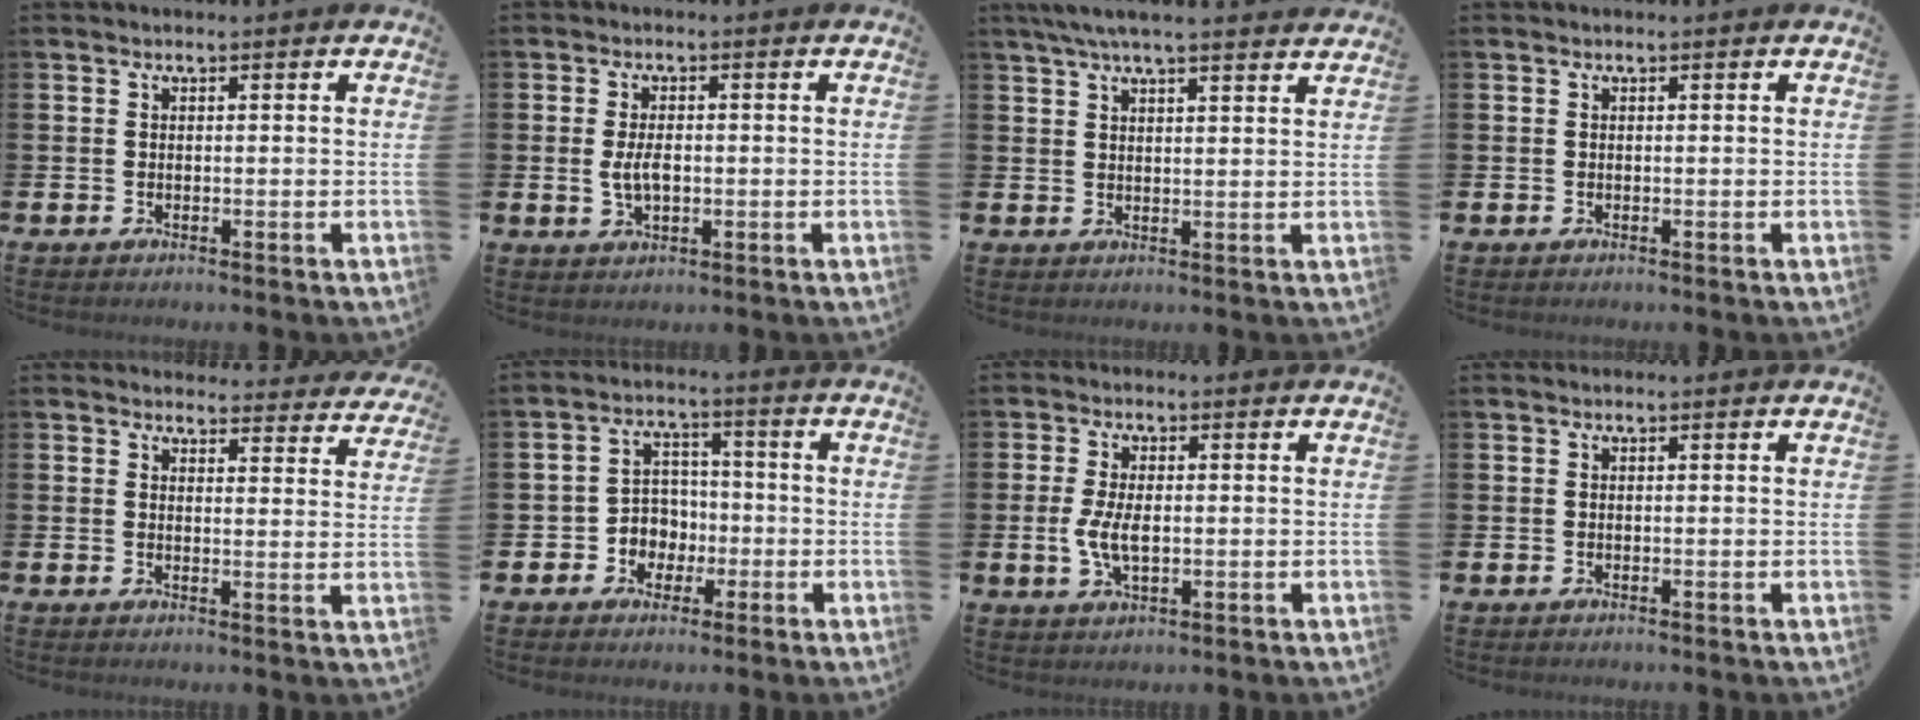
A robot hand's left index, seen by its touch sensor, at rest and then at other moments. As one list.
[{"total": 3.3, "force": [-0.1, 1.8, 2.8], "torque": [-0.043, 0.001, -0.006]}, {"total": 5.3, "force": [4.8, 0.4, 2.3], "torque": [-0.052, -0.009, 0.086]}, {"total": 0.0}, {"total": 3.6, "force": [3.5, 0.8, -0.1], "torque": [0.003, -0.025, 0.060]}, {"total": 4.5, "force": [-1.0, 4.3, 0.9], "torque": [-0.039, 0.005, -0.023]}, {"total": 4.6, "force": [-0.2, 2.3, 4.0], "torque": [-0.077, 0.003, -0.006]}, {"total": 0.0}]